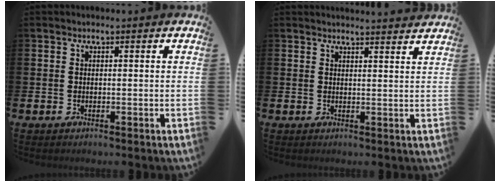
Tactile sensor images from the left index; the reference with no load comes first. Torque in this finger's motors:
{"motor_torque": [0.70, -1.44, 0.00, 0.07]}